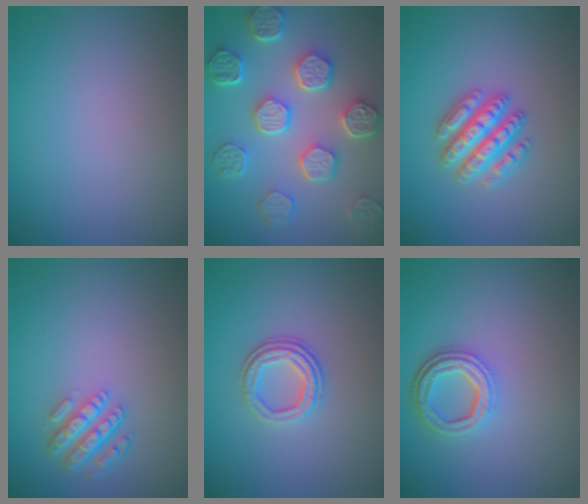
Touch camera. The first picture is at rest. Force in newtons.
{"total": 7.6, "press": 5.9, "slide": 4.9}
{"total": 4.7, "press": 4.6, "slide": 0.8}
{"total": 4.3, "press": 3.3, "slide": 2.8}
{"total": 3.1, "press": 2.5, "slide": 1.9}
{"total": 3.9, "press": 3.0, "slide": 2.5}